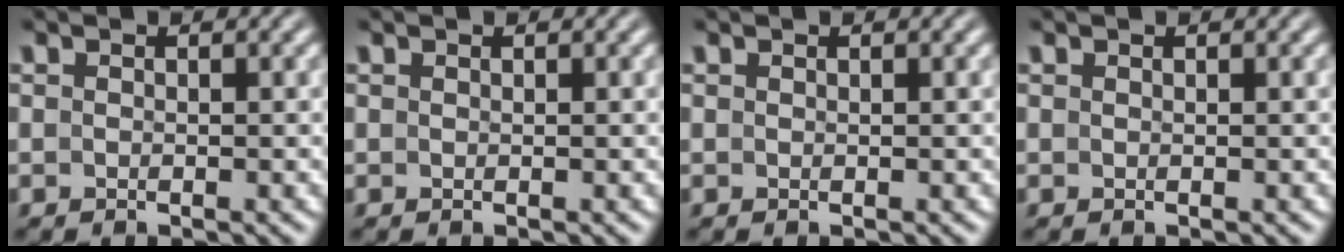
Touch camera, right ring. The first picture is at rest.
{"total": 0.0}
{"total": 0.0}
{"total": 0.0}